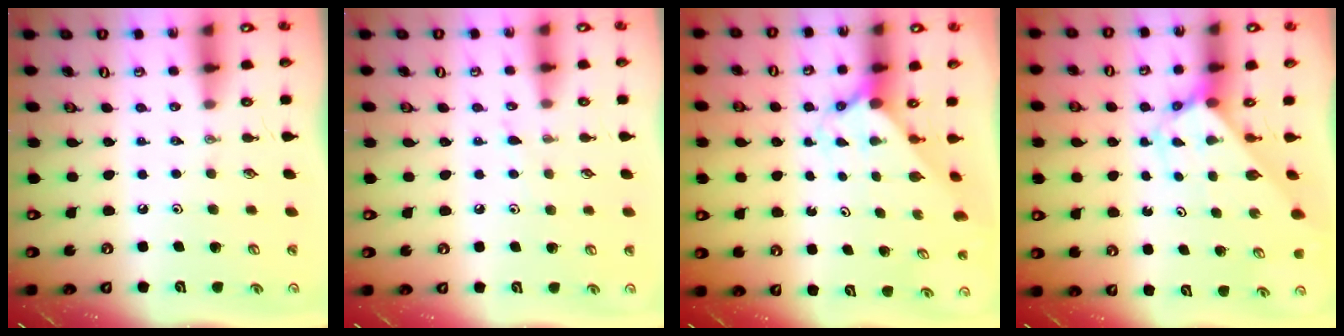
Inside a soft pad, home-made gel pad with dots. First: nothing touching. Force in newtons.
{"total": 2.7, "press": 2.7, "slide": 0.3}
{"total": 1.7, "press": 1.7, "slide": 0.2}
{"total": 2.9, "press": 2.9, "slide": 0.3}